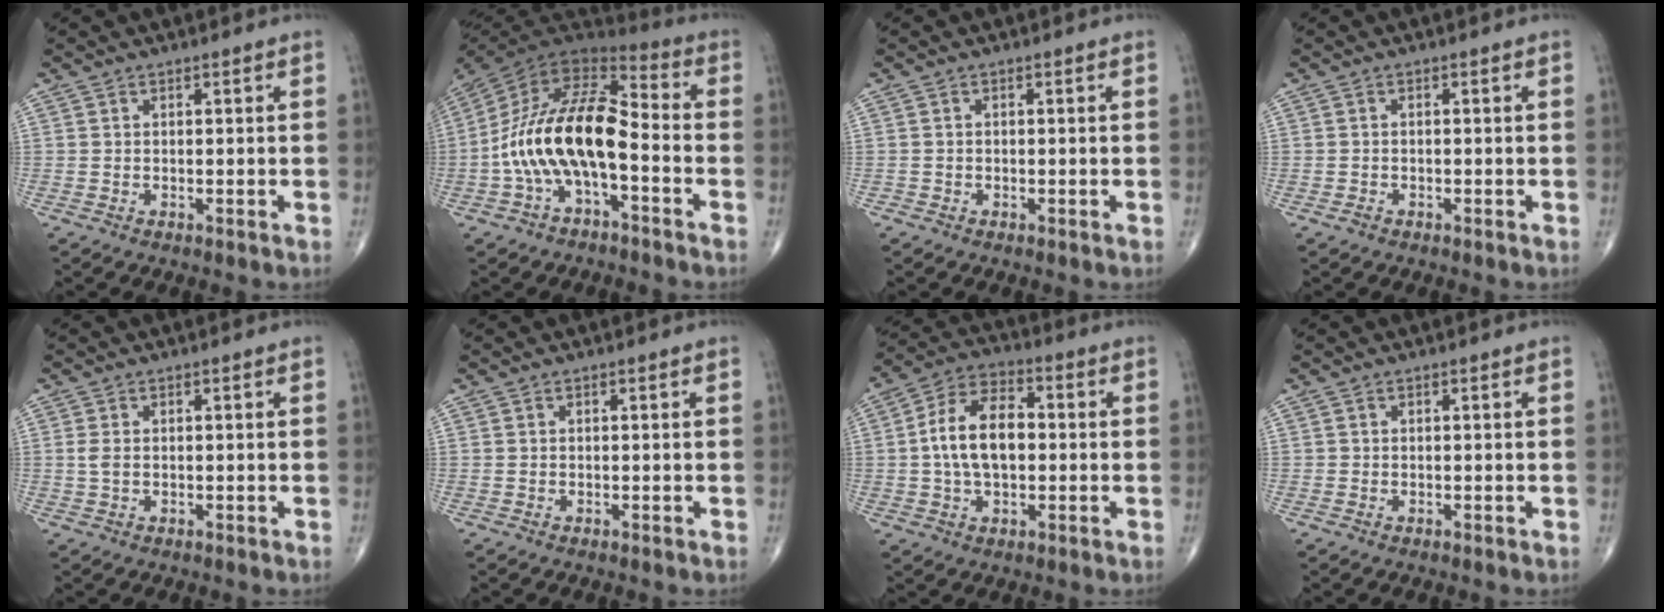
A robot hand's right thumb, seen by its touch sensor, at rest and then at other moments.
{"total": 18.0, "force": [-3.9, 8.4, 15.5], "torque": [-0.283, 0.059, -0.078]}
{"total": 0.5, "force": [-0.3, 0.4, 0.1], "torque": [0.000, 0.003, -0.006]}
{"total": 0.9, "force": [-0.6, 0.5, 0.4], "torque": [-0.005, 0.004, -0.012]}
{"total": 1.8, "force": [0.1, 1.1, 1.4], "torque": [-0.036, 0.002, 0.002]}
{"total": 0.0}
{"total": 12.7, "force": [0.2, 7.5, 10.3], "torque": [-0.181, 0.026, -0.003]}
{"total": 0.0}